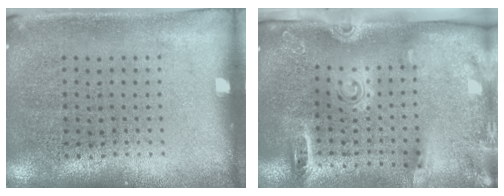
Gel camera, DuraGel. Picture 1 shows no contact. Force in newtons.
{"total": 2.8, "press": 2.0, "slide": 2.0}